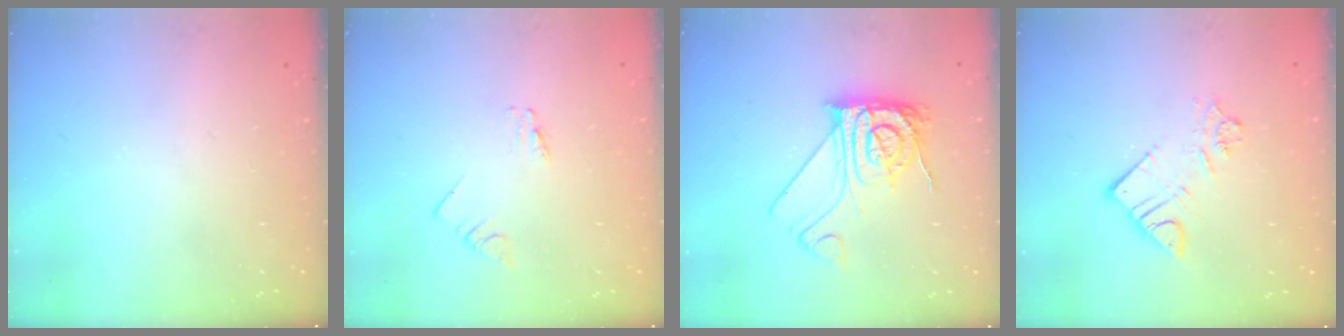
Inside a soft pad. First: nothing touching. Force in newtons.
{"total": 0.7, "press": 0.7, "slide": 0.1}
{"total": 11.8, "press": 11.8, "slide": 1.2}
{"total": 8.6, "press": 8.6, "slide": 0.5}